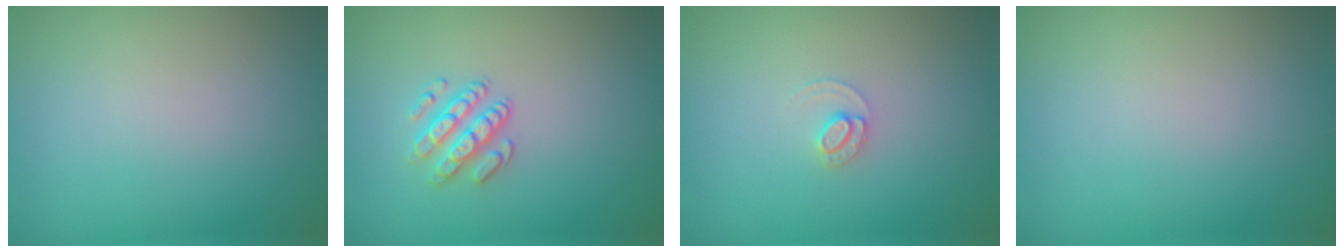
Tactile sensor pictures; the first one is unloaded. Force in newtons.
{"total": 2.5, "press": 2.3, "slide": 0.9}
{"total": 1.2, "press": 1.2, "slide": 0.0}
{"total": 0.0}